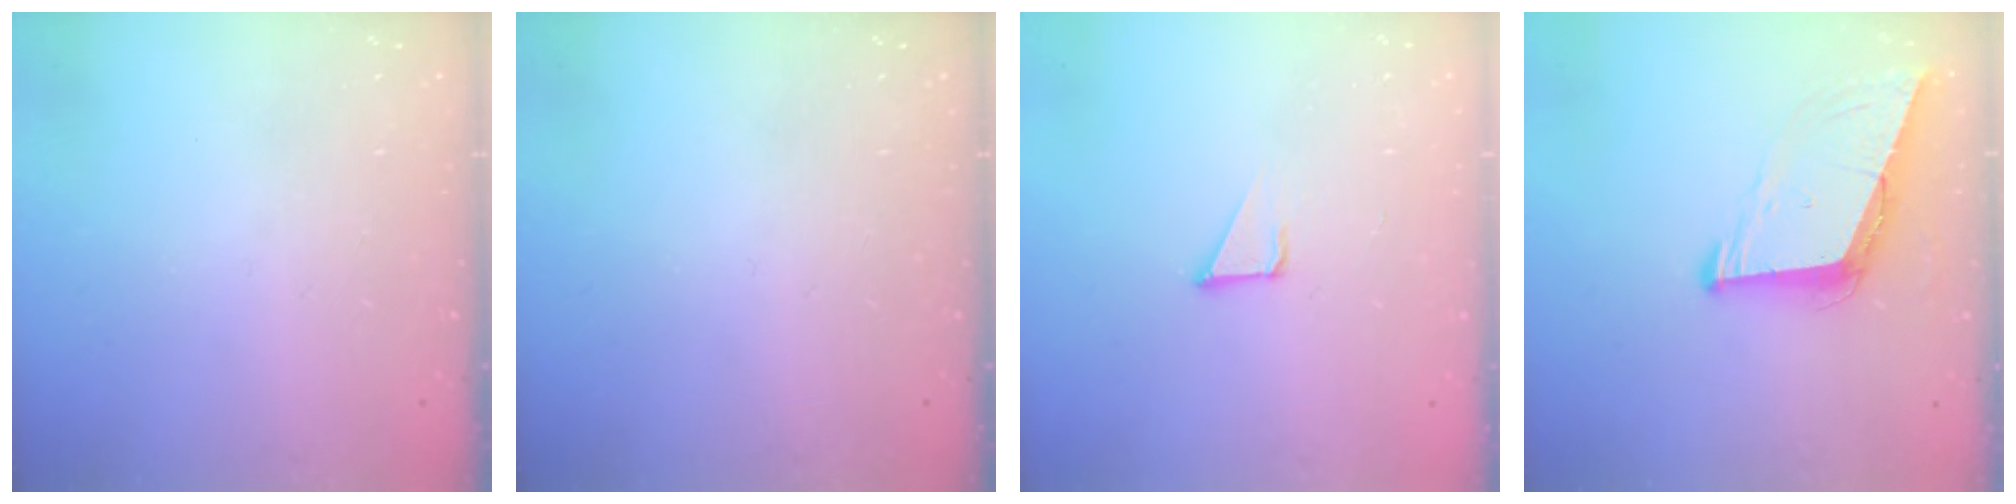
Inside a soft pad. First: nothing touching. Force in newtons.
{"total": 0.0}
{"total": 2.1, "press": 2.1, "slide": 0.1}
{"total": 8.8, "press": 7.9, "slide": 3.8}